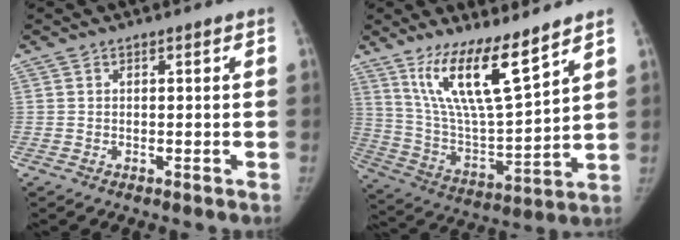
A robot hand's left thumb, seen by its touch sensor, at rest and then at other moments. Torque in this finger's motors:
{"motor_torque": [0.40, 0.14, 1.83, -0.94, 0.46]}